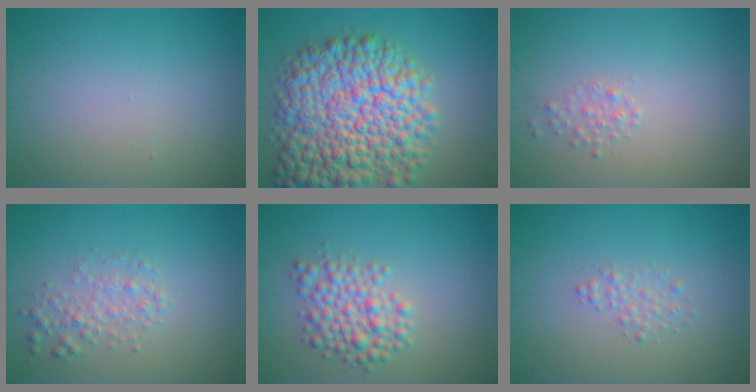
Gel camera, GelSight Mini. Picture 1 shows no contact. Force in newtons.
{"total": 13.0, "press": 13.0, "slide": 0.5}
{"total": 1.0, "press": 1.0, "slide": 0.1}
{"total": 2.1, "press": 2.1, "slide": 0.0}
{"total": 4.0, "press": 4.0, "slide": 0.1}
{"total": 1.2, "press": 1.2, "slide": 0.0}